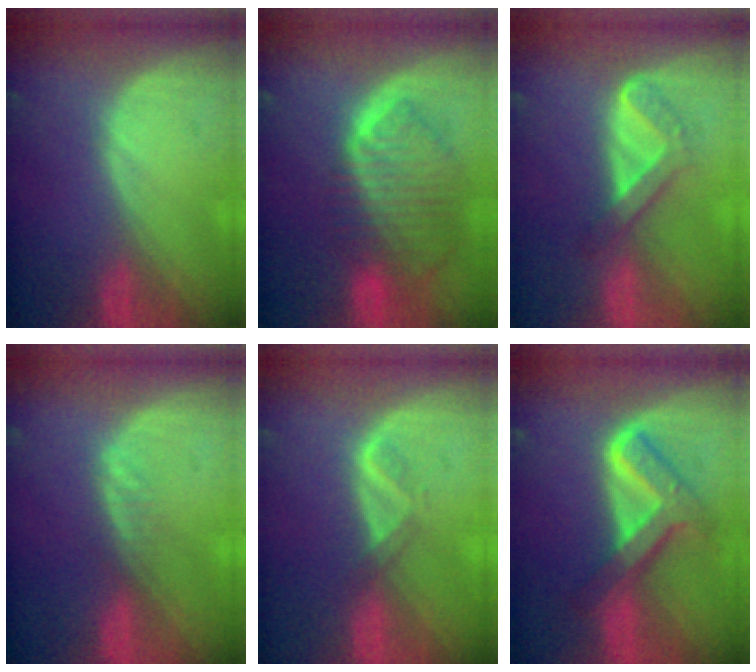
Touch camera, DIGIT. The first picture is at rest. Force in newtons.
{"total": 9.9, "press": 8.4, "slide": 5.2}
{"total": 4.4, "press": 4.2, "slide": 1.3}
{"total": 1.6, "press": 1.6, "slide": 0.1}
{"total": 2.1, "press": 2.0, "slide": 0.6}
{"total": 7.6, "press": 7.5, "slide": 0.4}